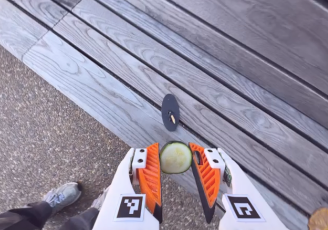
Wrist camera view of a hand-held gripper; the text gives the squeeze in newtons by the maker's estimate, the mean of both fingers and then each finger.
{"total": 7.4, "left": 7.5, "right": 7.4}